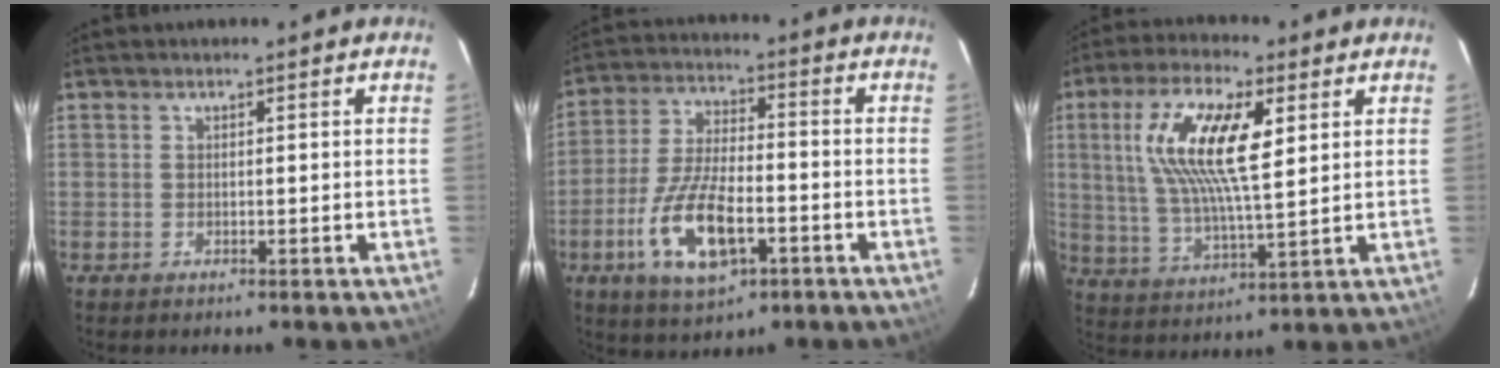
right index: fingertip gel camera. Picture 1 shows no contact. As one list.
[{"total": 13.6, "force": [-5.5, 5.5, 11.2], "torque": [-0.238, -0.010, -0.097]}, {"total": 14.5, "force": [4.5, 4.3, 13.1], "torque": [-0.253, 0.011, 0.084]}]